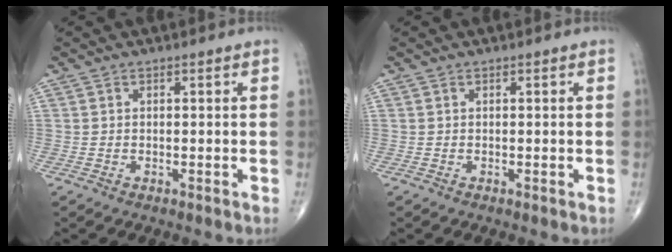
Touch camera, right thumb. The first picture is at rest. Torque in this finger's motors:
{"motor_torque": [0.23, -0.51, 0.05, -0.01, 0.00]}